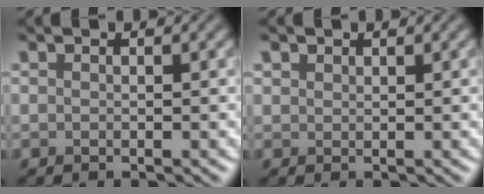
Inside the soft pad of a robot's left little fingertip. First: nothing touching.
{"total": 0.8, "force": [0.6, 0.5, 0.1], "torque": [-0.002, -0.001, 0.013]}